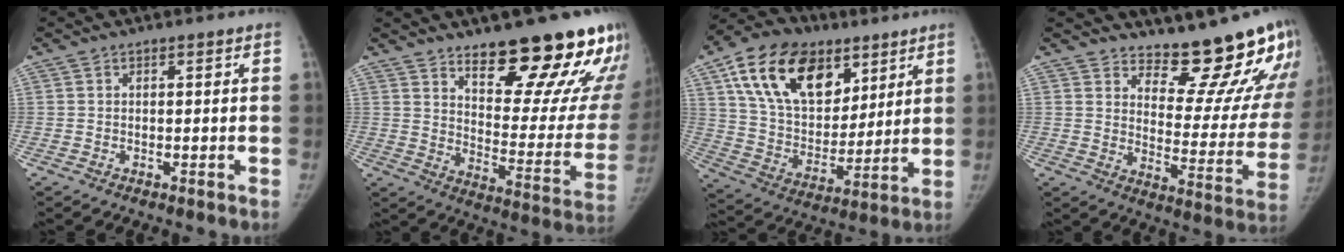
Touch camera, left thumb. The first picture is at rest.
{"total": 24.4, "force": [16.6, 7.0, 16.5], "torque": [-0.174, -0.111, 0.235]}
{"total": 23.5, "force": [11.6, 14.8, 14.0], "torque": [-0.217, -0.024, 0.202]}
{"total": 18.8, "force": [16.3, 5.6, 7.5], "torque": [-0.043, -0.157, 0.206]}